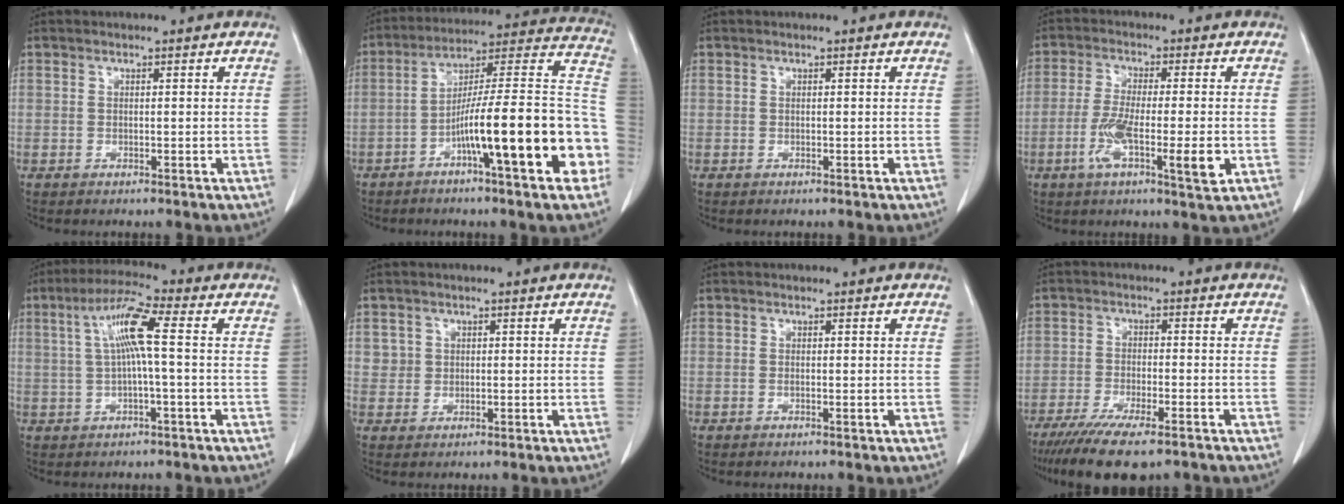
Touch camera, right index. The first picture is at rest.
{"total": 21.4, "force": [-7.2, 1.8, 20.1], "torque": [-0.236, 0.028, -0.110]}
{"total": 0.0}
{"total": 9.5, "force": [-2.8, 1.3, 9.0], "torque": [-0.159, -0.014, -0.049]}
{"total": 7.5, "force": [1.1, 0.2, 7.4], "torque": [-0.145, 0.020, 0.018]}
{"total": 2.0, "force": [0.7, 1.9, 0.1], "torque": [0.011, 0.000, 0.007]}
{"total": 0.0}
{"total": 12.2, "force": [-9.2, 2.3, 7.7], "torque": [-0.123, -0.025, -0.145]}